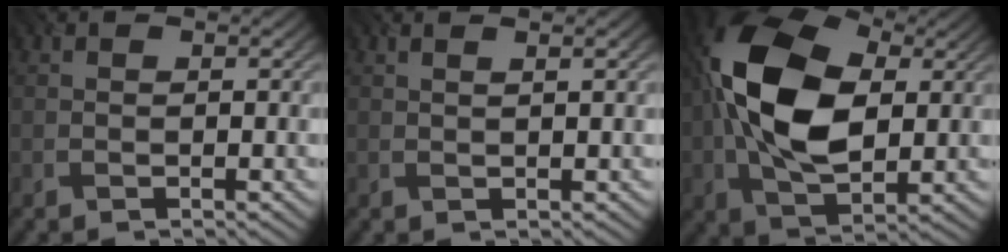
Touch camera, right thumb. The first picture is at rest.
{"total": 1.4, "force": [0.8, 0.1, 1.2], "torque": [-0.020, 0.007, 0.010]}
{"total": 16.4, "force": [1.6, 9.7, 13.1], "torque": [-0.278, 0.016, 0.022]}